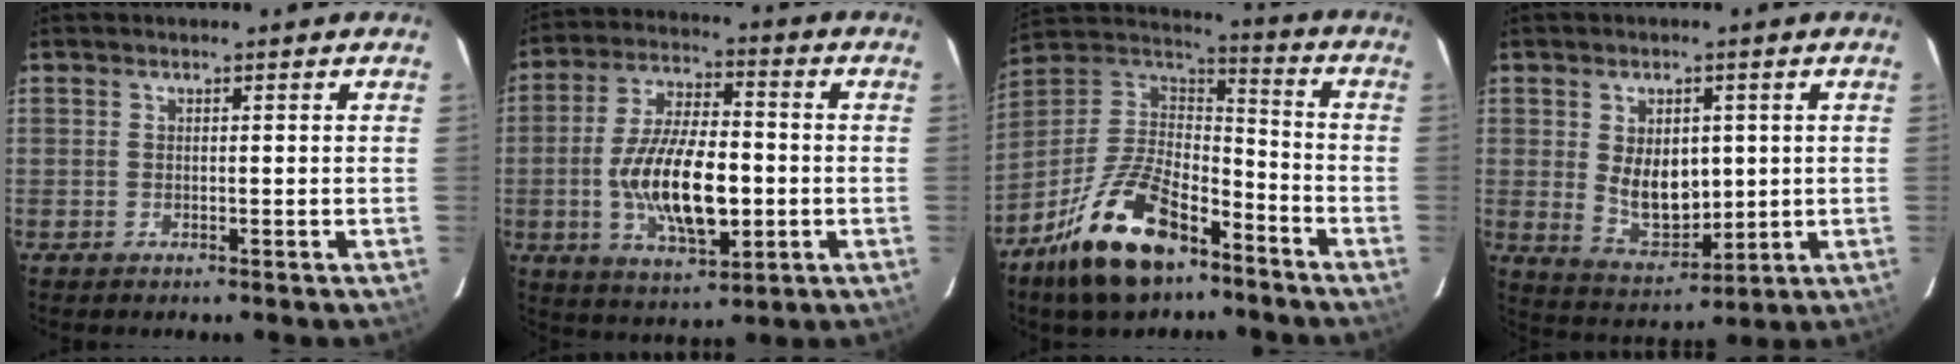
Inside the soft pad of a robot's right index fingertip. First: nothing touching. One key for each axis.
{"total": 15.9, "fx": -2.7, "fy": 6.7, "fz": 14.2, "tx": -0.273, "ty": -0.004, "tz": -0.041}
{"total": 20.5, "fx": -12.9, "fy": 9.6, "fz": 12.8, "tx": -0.267, "ty": 0.001, "tz": -0.227}
{"total": 9.3, "fx": 0.9, "fy": 6.0, "fz": 7.1, "tx": -0.128, "ty": -0.010, "tz": 0.036}